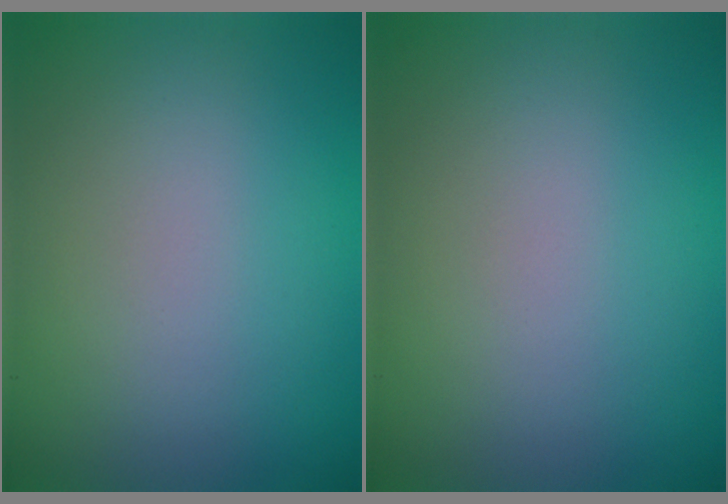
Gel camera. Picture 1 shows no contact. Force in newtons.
{"total": 0.0}